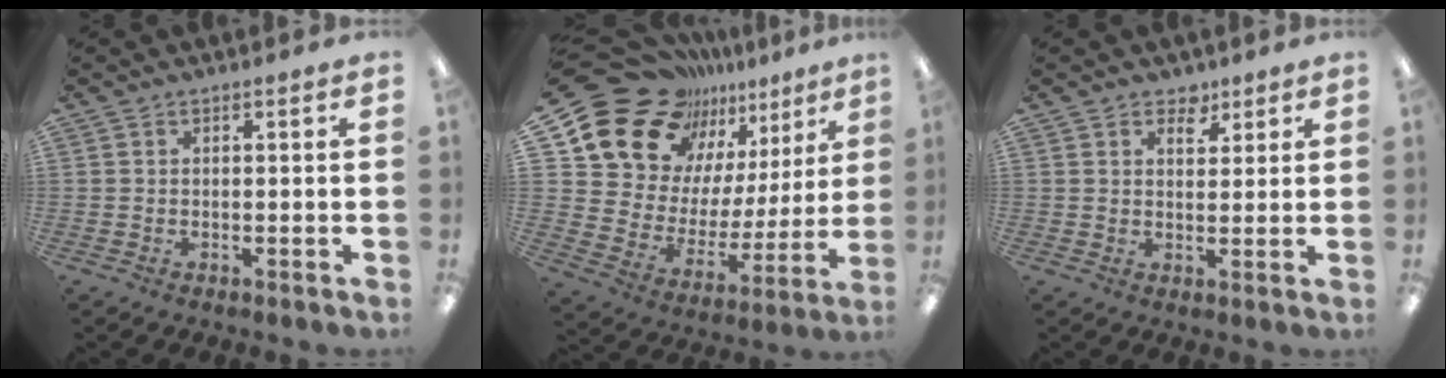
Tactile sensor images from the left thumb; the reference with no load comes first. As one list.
[{"total": 20.5, "force": [15.8, 11.0, 7.1], "torque": [-0.141, -0.110, 0.296]}, {"total": 3.9, "force": [2.8, 2.5, 1.1], "torque": [0.003, -0.014, 0.046]}]